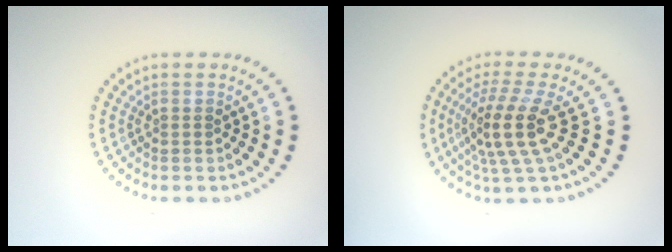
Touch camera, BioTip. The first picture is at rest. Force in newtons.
{"total": 4.4, "press": 3.4, "slide": 2.8}